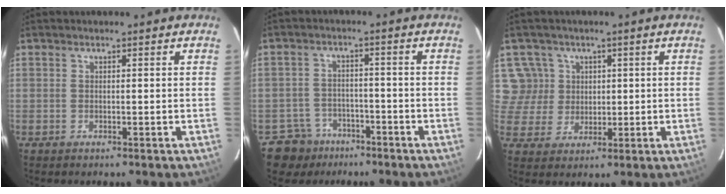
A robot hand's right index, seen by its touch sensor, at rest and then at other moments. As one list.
[{"total": 6.5, "force": [-4.5, 4.7, -0.4], "torque": [0.011, 0.010, -0.072]}, {"total": 6.5, "force": [2.2, 6.1, -0.4], "torque": [0.016, 0.016, 0.052]}]